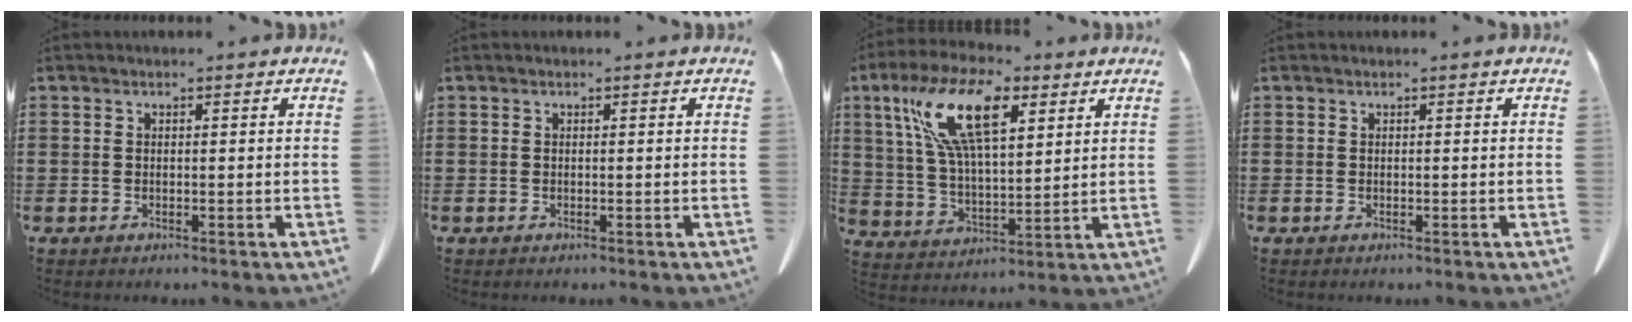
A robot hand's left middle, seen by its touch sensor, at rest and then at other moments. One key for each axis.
{"total": 0.0}
{"total": 14.2, "fx": 7.2, "fy": 5.6, "fz": 10.9, "tx": -0.235, "ty": -0.001, "tz": 0.127}
{"total": 0.0}